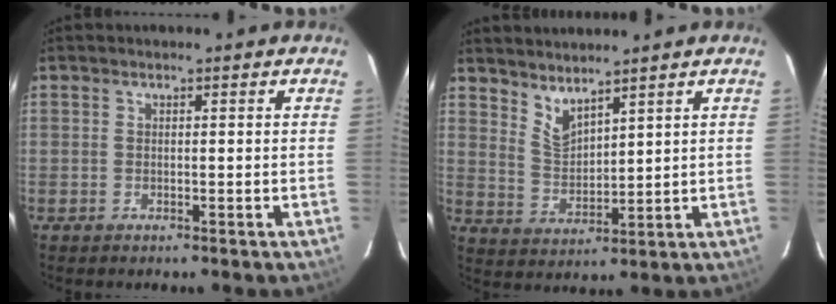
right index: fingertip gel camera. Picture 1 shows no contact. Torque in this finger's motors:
{"motor_torque": [-0.29, 0.15, -0.02, 0.00]}